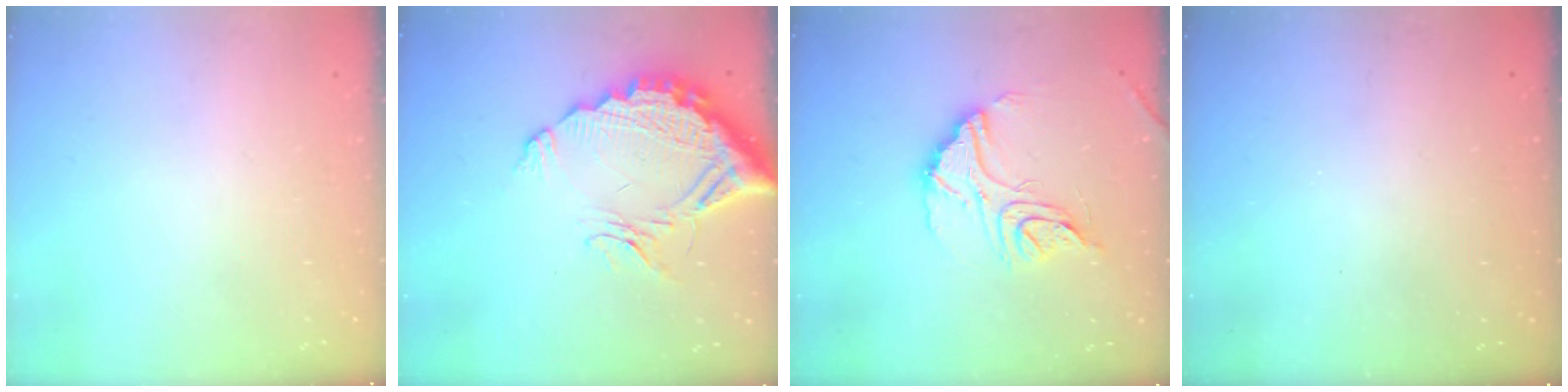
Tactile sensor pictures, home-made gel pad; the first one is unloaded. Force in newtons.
{"total": 16.1, "press": 16.0, "slide": 1.5}
{"total": 15.7, "press": 15.6, "slide": 1.6}
{"total": 2.9, "press": 2.9, "slide": 0.2}